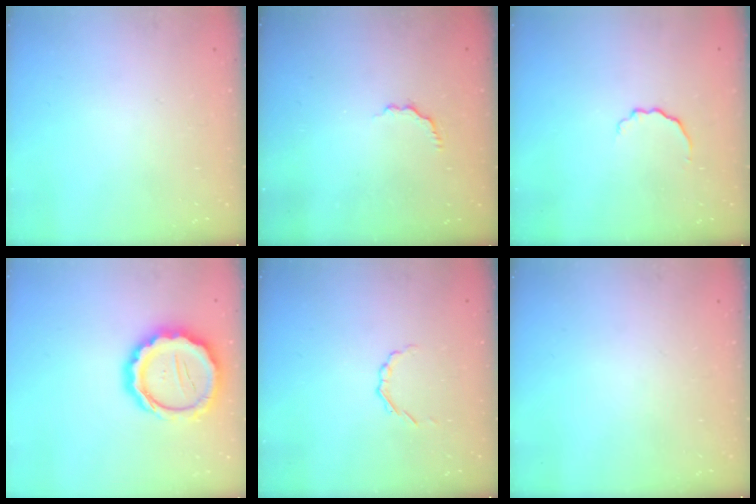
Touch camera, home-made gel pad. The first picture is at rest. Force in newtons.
{"total": 2.5, "press": 2.3, "slide": 1.0}
{"total": 3.2, "press": 3.1, "slide": 0.8}
{"total": 17.9, "press": 17.5, "slide": 3.7}
{"total": 1.7, "press": 1.6, "slide": 0.6}
{"total": 0.0}